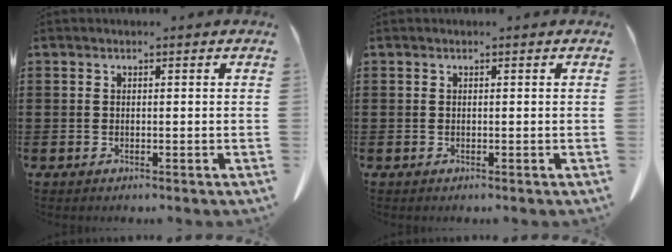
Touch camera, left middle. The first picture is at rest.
{"total": 0.0}